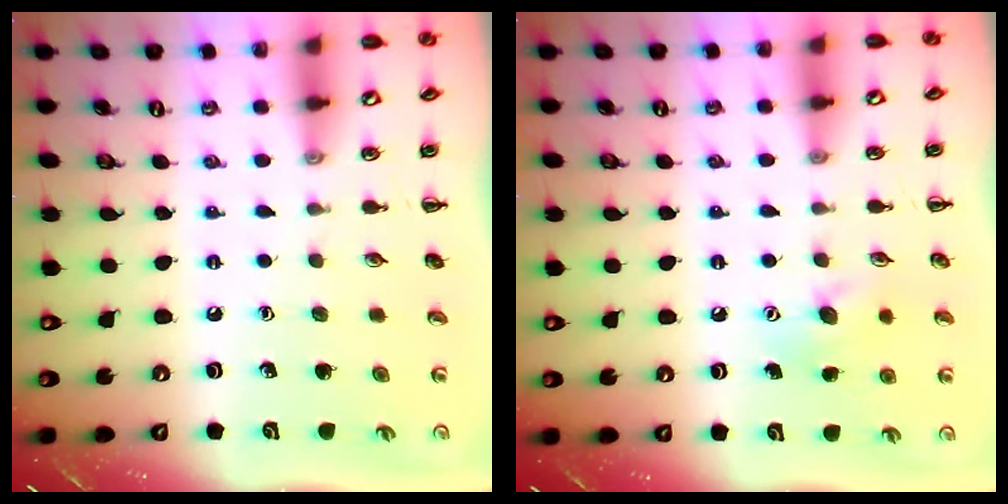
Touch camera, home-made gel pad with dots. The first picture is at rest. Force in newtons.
{"total": 6.8, "press": 6.6, "slide": 1.3}